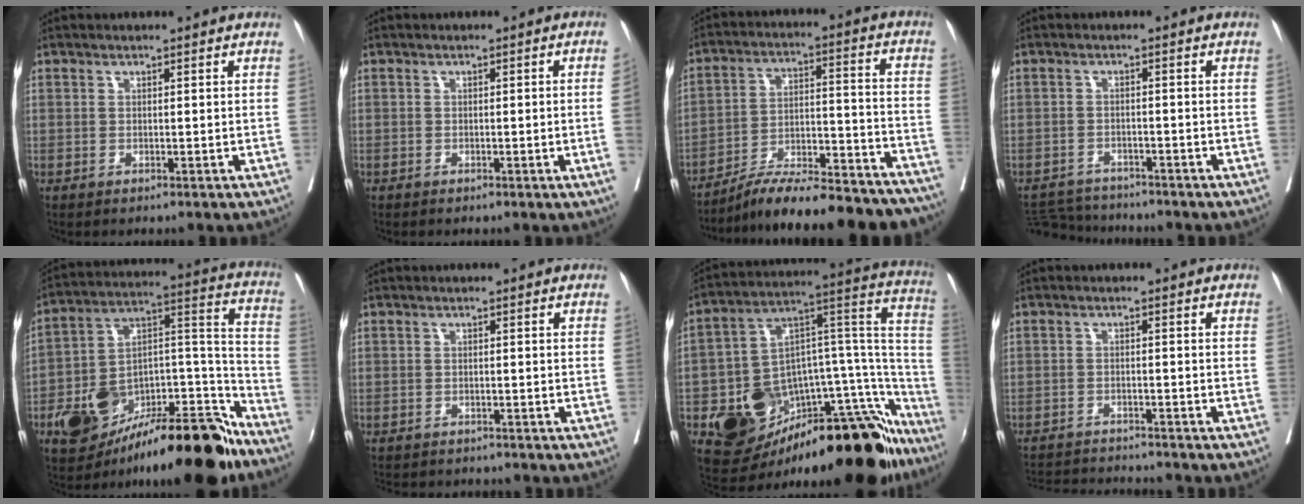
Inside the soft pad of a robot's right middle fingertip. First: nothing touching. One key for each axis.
{"total": 1.8, "fx": -0.4, "fy": -0.2, "fz": 1.8, "tx": -0.024, "ty": 0.007, "tz": -0.003}
{"total": 23.0, "fx": -20.8, "fy": 3.5, "fz": 9.2, "tx": -0.107, "ty": 0.016, "tz": -0.306}
{"total": 5.6, "fx": -5.6, "fy": 0.5, "fz": -0.1, "tx": 0.002, "ty": -0.003, "tz": -0.096}
{"total": 25.3, "fx": -17.5, "fy": 8.0, "fz": 16.4, "tx": -0.196, "ty": 0.038, "tz": -0.276}
{"total": 6.0, "fx": -5.6, "fy": 1.5, "fz": 1.5, "tx": -0.015, "ty": -0.003, "tz": -0.076}
{"total": 32.2, "fx": -20.8, "fy": 10.5, "fz": 22.2, "tx": -0.218, "ty": 0.027, "tz": -0.291}
{"total": 8.5, "fx": -8.4, "fy": 0.1, "fz": 1.6, "tx": -0.024, "ty": -0.001, "tz": -0.131}